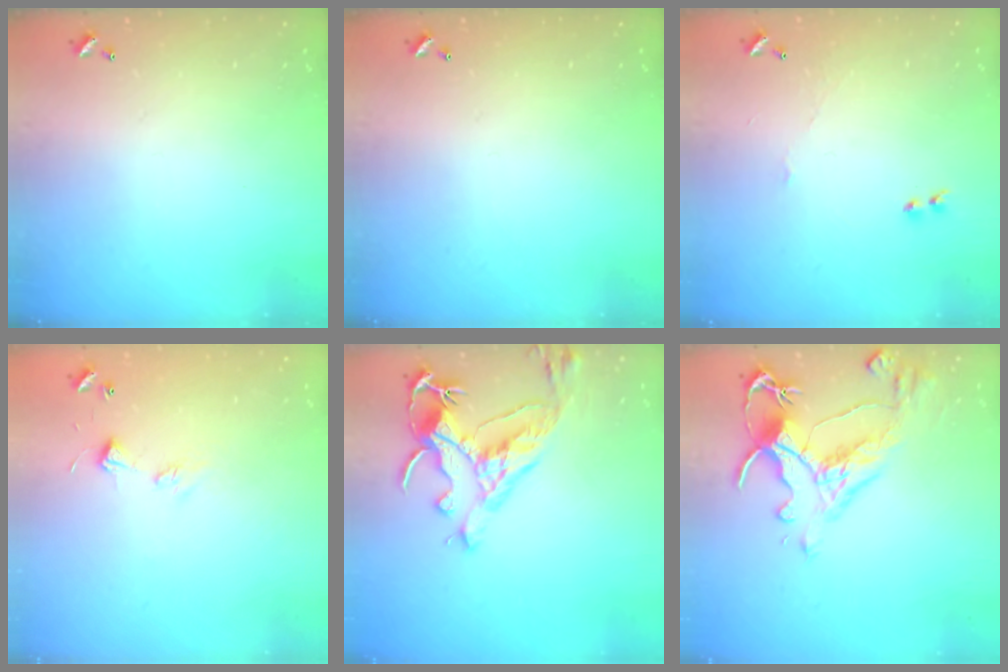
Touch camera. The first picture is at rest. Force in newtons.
{"total": 0.0}
{"total": 3.4, "press": 3.4, "slide": 0.4}
{"total": 4.6, "press": 4.6, "slide": 0.6}
{"total": 7.3, "press": 7.2, "slide": 1.6}
{"total": 5.5, "press": 5.3, "slide": 1.5}